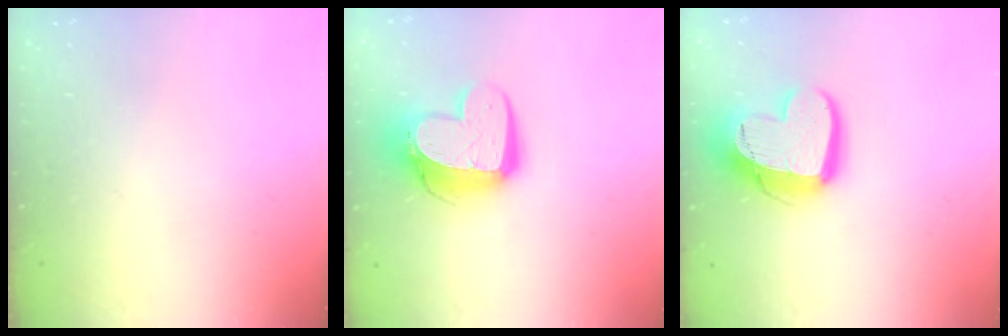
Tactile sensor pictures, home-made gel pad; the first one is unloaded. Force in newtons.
{"total": 14.2, "press": 14.2, "slide": 1.4}
{"total": 16.3, "press": 16.3, "slide": 1.4}